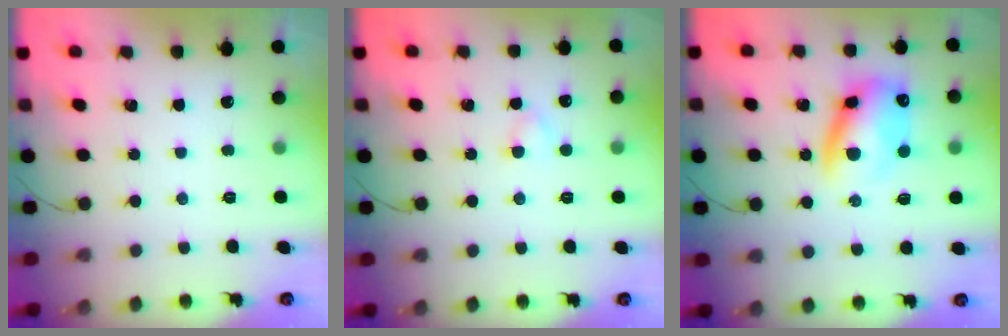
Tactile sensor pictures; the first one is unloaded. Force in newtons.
{"total": 2.3, "press": 2.1, "slide": 0.9}
{"total": 12.5, "press": 12.0, "slide": 3.2}